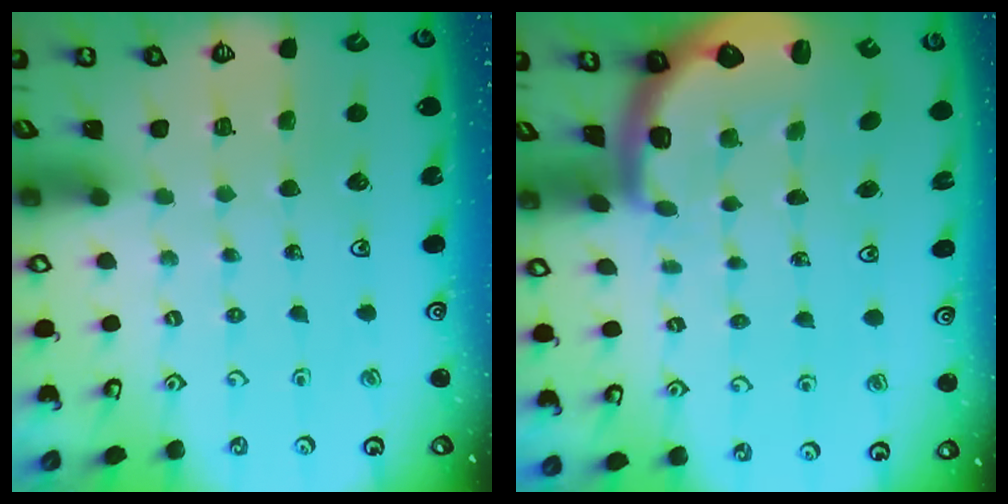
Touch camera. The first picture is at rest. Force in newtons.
{"total": 2.9, "press": 2.6, "slide": 1.4}